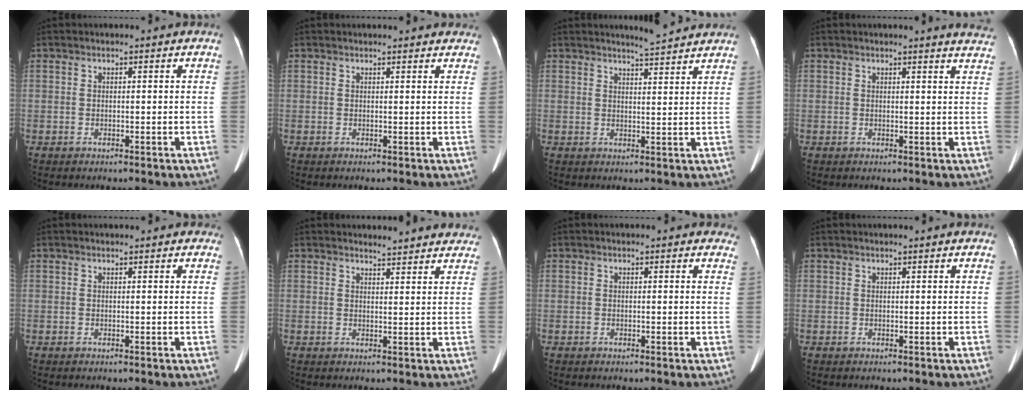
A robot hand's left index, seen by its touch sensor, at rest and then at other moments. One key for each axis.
{"total": 6.3, "fx": 5.8, "fy": 1.6, "fz": 1.8, "tx": -0.015, "ty": 0.017, "tz": 0.056}
{"total": 4.6, "fx": 4.5, "fy": -0.2, "fz": 1.1, "tx": -0.028, "ty": 0.001, "tz": 0.060}
{"total": 5.9, "fx": 5.7, "fy": 0.0, "fz": 1.3, "tx": -0.008, "ty": -0.025, "tz": 0.033}
{"total": 4.6, "fx": 4.0, "fy": 1.4, "fz": 1.7, "tx": -0.017, "ty": 0.024, "tz": 0.040}
{"total": 8.0, "fx": 7.7, "fy": 1.3, "fz": 1.5, "tx": -0.004, "ty": -0.002, "tz": 0.070}
{"total": 3.4, "fx": 3.0, "fy": 1.4, "fz": 0.8, "tx": 0.008, "ty": -0.004, "tz": 0.008}
{"total": 2.6, "fx": 2.6, "fy": 0.0, "fz": 0.7, "tx": -0.013, "ty": 0.013, "tz": 0.027}